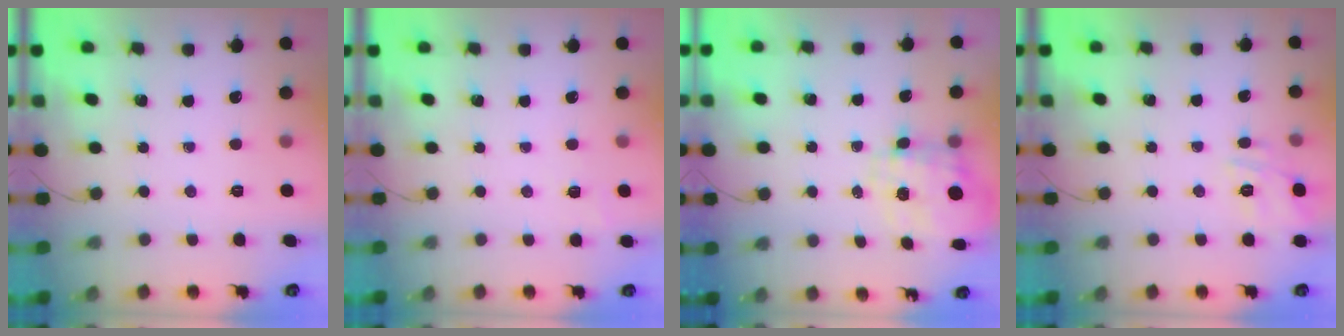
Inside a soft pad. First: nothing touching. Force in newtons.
{"total": 6.2, "press": 6.0, "slide": 1.6}
{"total": 3.3, "press": 3.2, "slide": 1.1}
{"total": 13.1, "press": 13.1, "slide": 0.5}